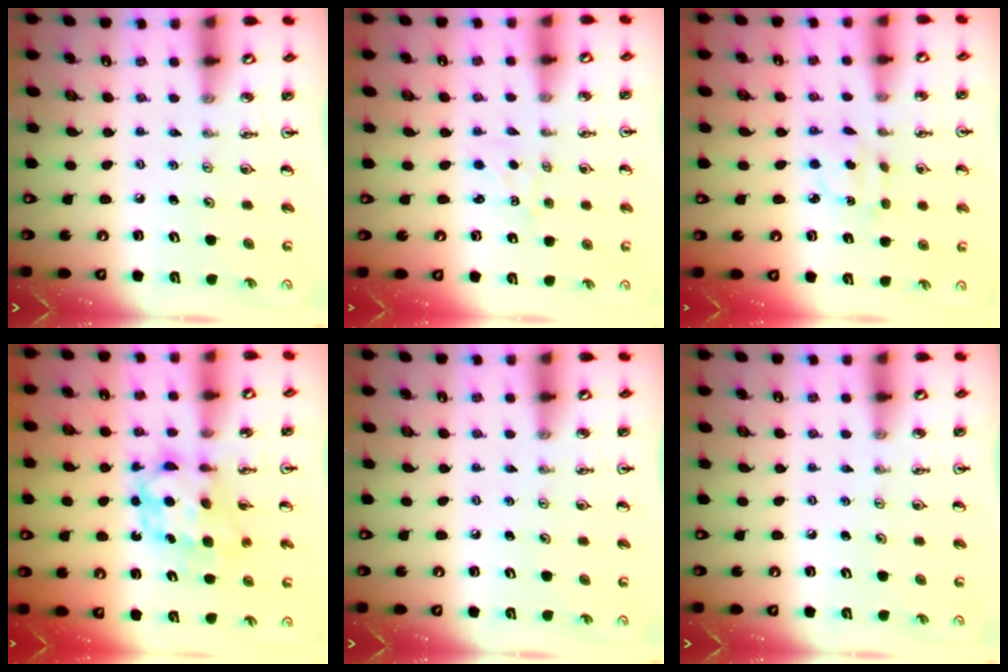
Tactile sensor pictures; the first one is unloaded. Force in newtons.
{"total": 1.5, "press": 1.4, "slide": 0.3}
{"total": 3.0, "press": 2.9, "slide": 0.6}
{"total": 6.7, "press": 6.7, "slide": 0.6}
{"total": 0.0}
{"total": 0.0}